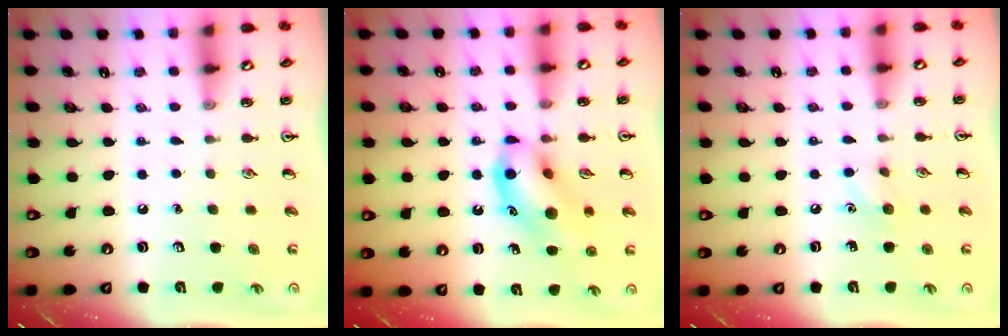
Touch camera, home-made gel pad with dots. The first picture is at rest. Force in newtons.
{"total": 12.8, "press": 12.6, "slide": 2.4}
{"total": 6.1, "press": 5.8, "slide": 1.9}